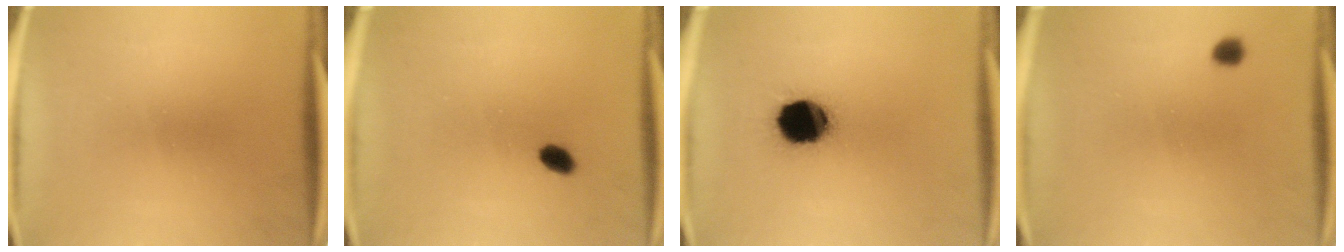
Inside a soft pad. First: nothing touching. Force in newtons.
{"total": 2.4}
{"total": 14.9}
{"total": 1.7}